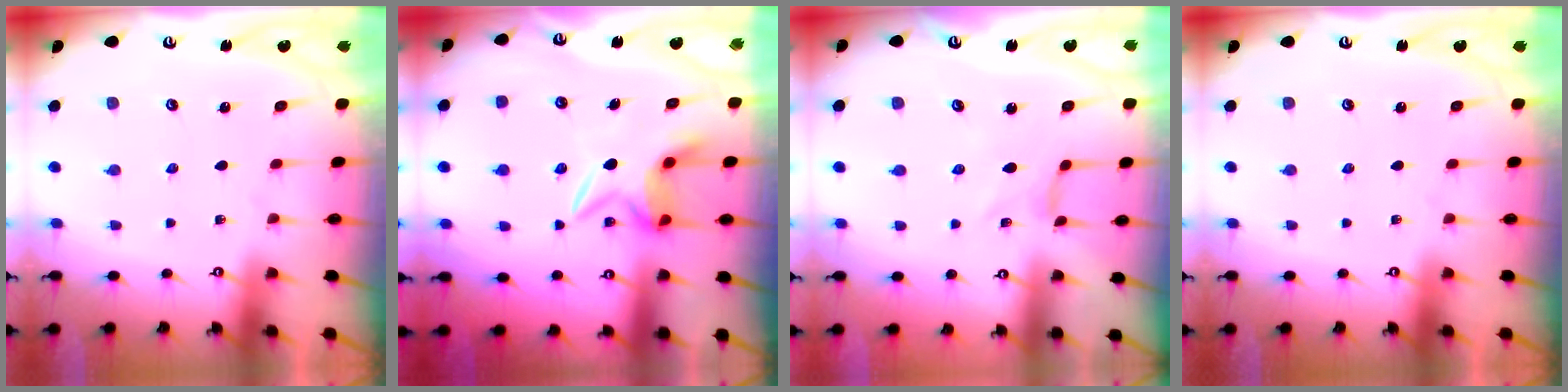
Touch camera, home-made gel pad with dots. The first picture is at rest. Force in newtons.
{"total": 6.1, "press": 6.0, "slide": 1.0}
{"total": 0.0}
{"total": 0.0}